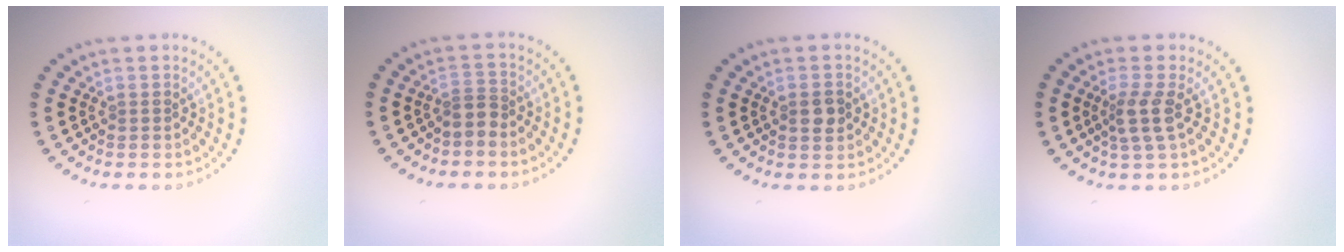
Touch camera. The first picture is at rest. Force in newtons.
{"total": 1.4, "press": 1.0, "slide": 1.0}
{"total": 1.7, "press": 1.7, "slide": 0.1}
{"total": 2.3, "press": 1.8, "slide": 1.4}